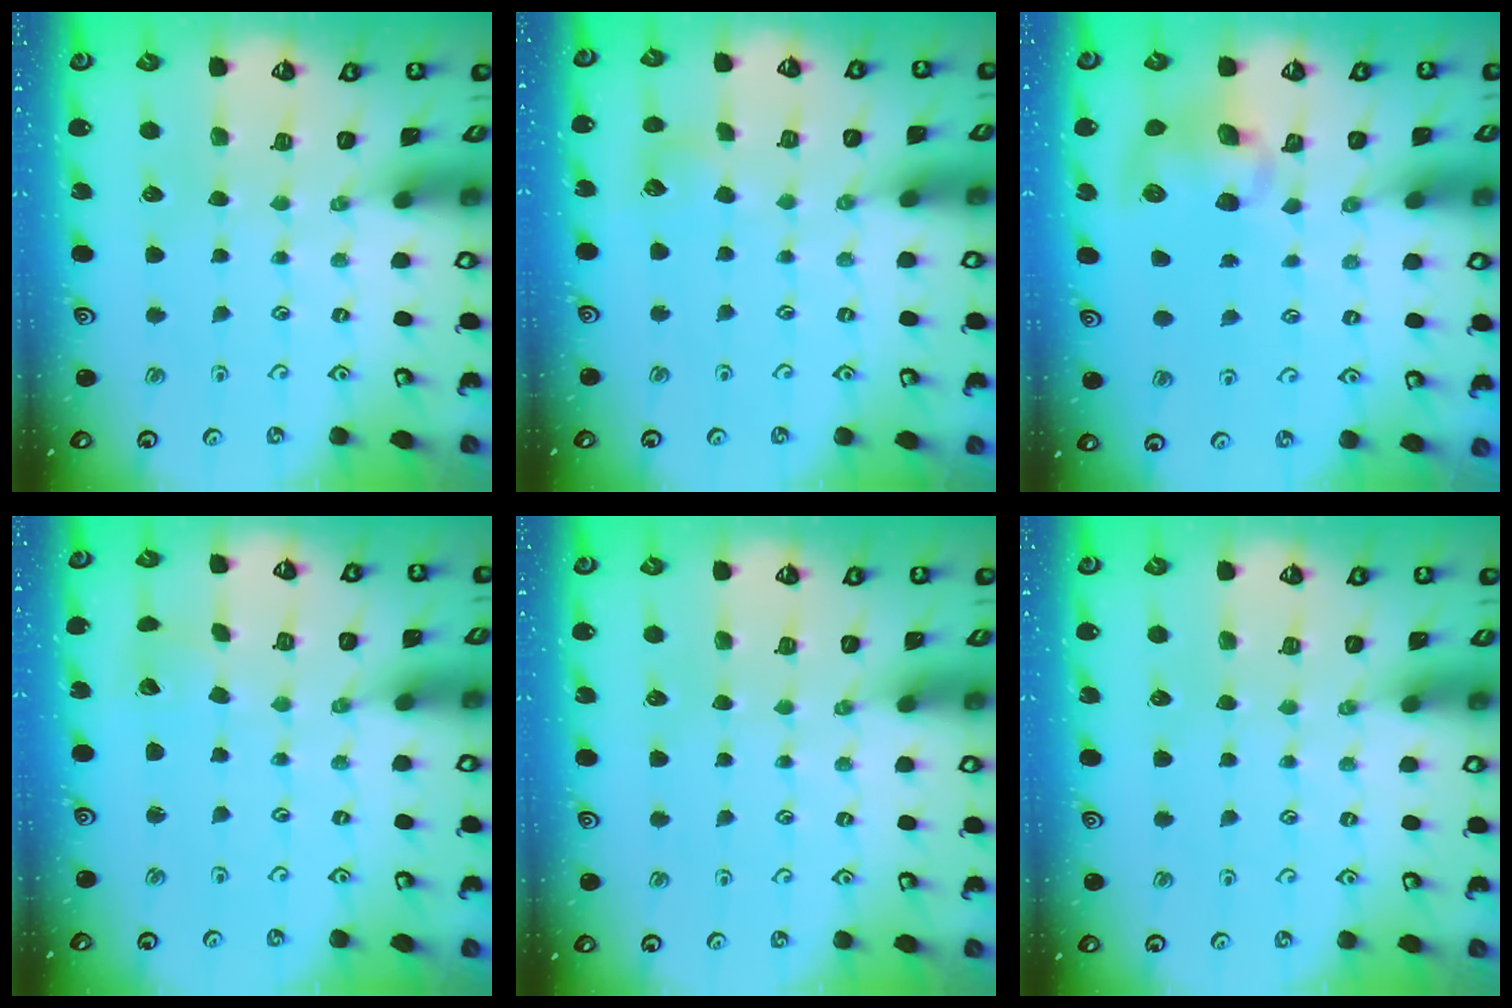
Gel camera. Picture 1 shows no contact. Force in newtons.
{"total": 5.6, "press": 5.6, "slide": 0.6}
{"total": 10.3, "press": 10.2, "slide": 1.1}
{"total": 2.9, "press": 2.9, "slide": 0.2}
{"total": 0.0}
{"total": 0.0}